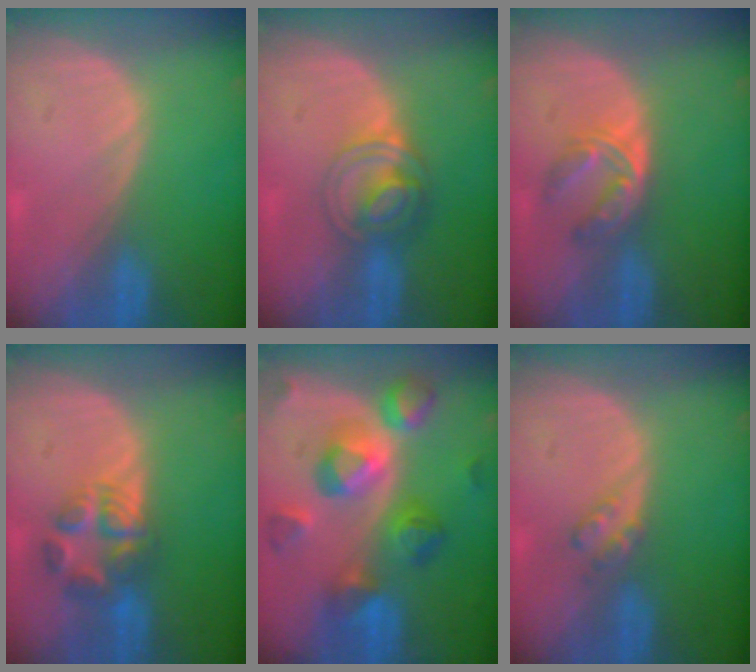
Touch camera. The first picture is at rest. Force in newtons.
{"total": 6.3, "press": 5.5, "slide": 3.2}
{"total": 5.9, "press": 4.8, "slide": 3.5}
{"total": 6.0, "press": 5.9, "slide": 0.7}
{"total": 10.4, "press": 10.3, "slide": 0.8}
{"total": 2.4, "press": 2.4, "slide": 0.2}